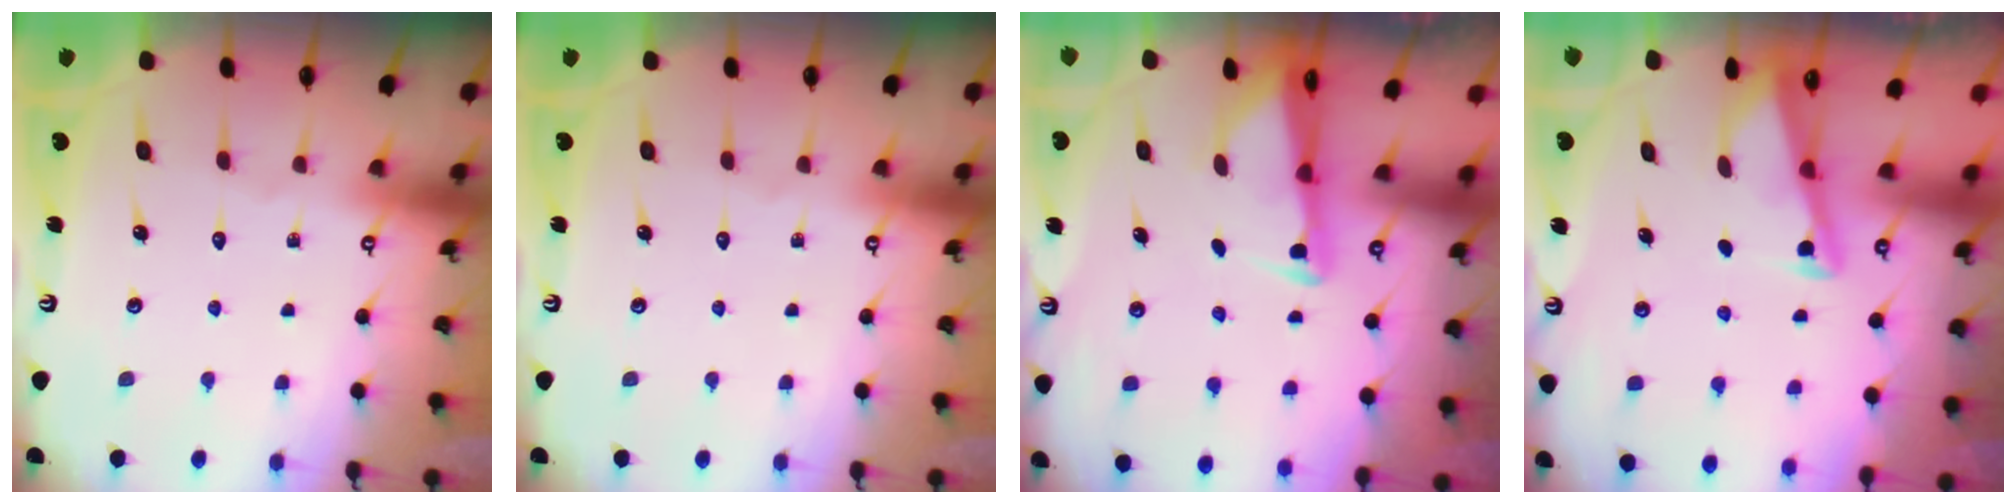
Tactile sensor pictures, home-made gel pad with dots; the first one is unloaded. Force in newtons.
{"total": 0.0}
{"total": 2.7, "press": 2.6, "slide": 0.5}
{"total": 2.9, "press": 2.9, "slide": 0.4}